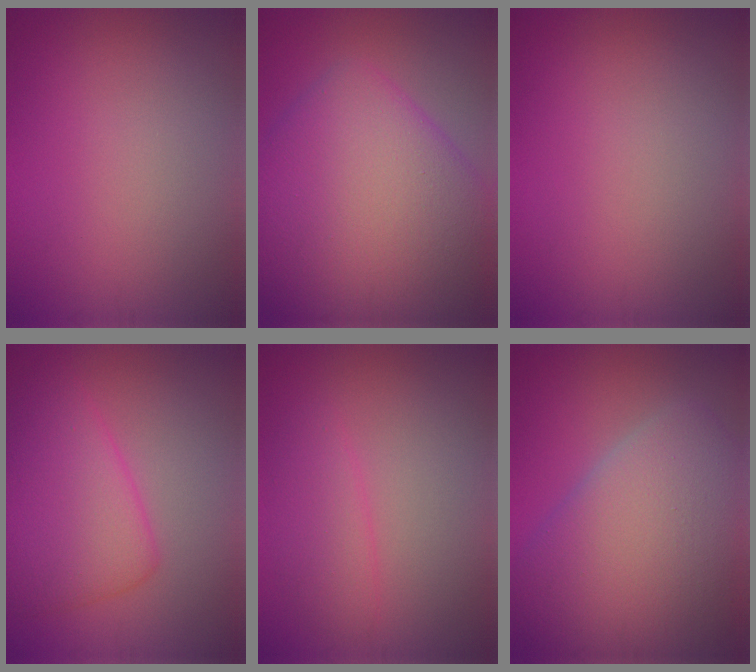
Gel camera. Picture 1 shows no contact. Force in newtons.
{"total": 13.7, "press": 13.7, "slide": 0.6}
{"total": 0.0}
{"total": 6.1, "press": 6.1, "slide": 0.2}
{"total": 2.3, "press": 2.3, "slide": 0.0}
{"total": 10.9, "press": 10.9, "slide": 0.8}